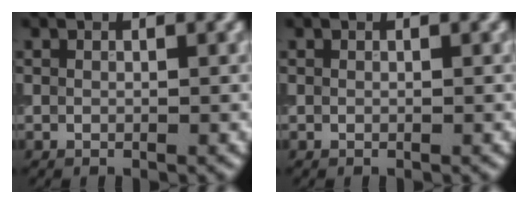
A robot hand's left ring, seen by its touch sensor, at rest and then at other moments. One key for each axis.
{"total": 0.0}